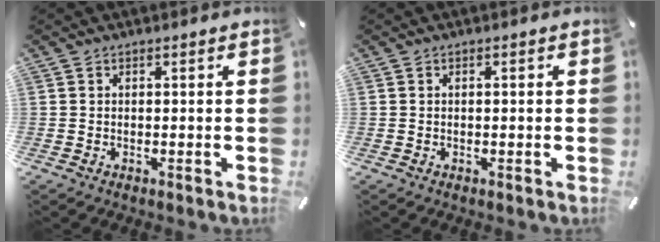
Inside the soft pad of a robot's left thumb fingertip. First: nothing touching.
{"total": 0.8, "force": [-0.1, 0.2, 0.7], "torque": [-0.013, 0.000, -0.002]}